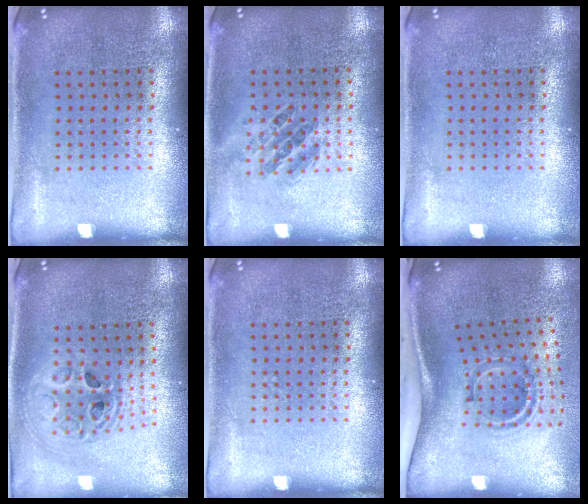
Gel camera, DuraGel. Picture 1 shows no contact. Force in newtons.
{"total": 0.9, "press": 0.8, "slide": 0.4}
{"total": 0.0}
{"total": 2.0, "press": 1.6, "slide": 1.2}
{"total": 0.0}
{"total": 2.0, "press": 1.2, "slide": 1.7}